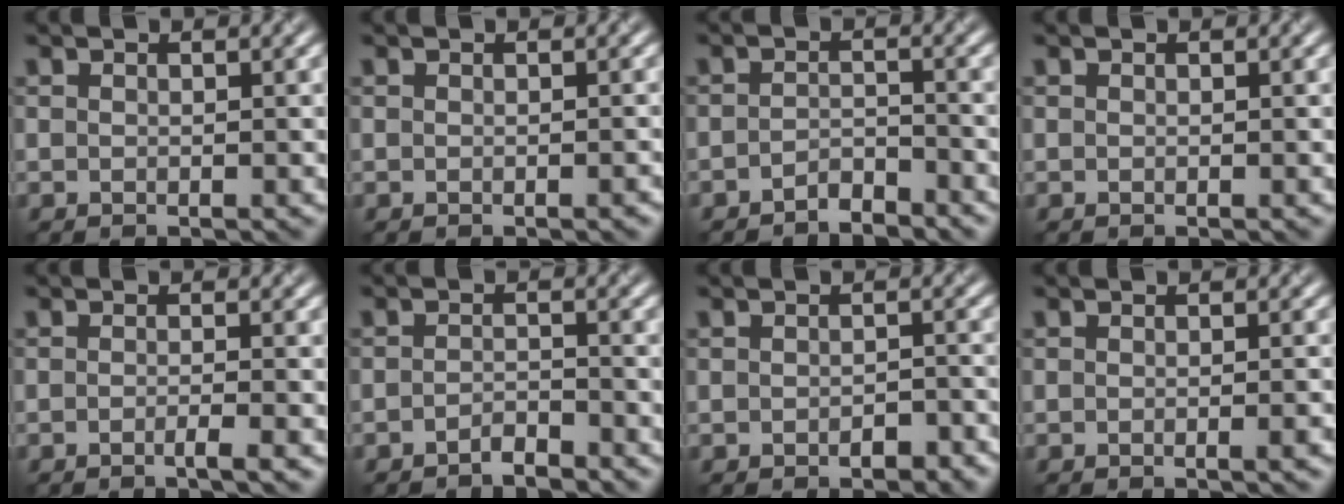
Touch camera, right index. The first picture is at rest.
{"total": 0.6, "force": [-0.3, 0.1, 0.5], "torque": [-0.005, 0.001, -0.003]}
{"total": 1.9, "force": [-1.7, 0.4, 0.6], "torque": [-0.010, 0.006, -0.035]}
{"total": 0.0}
{"total": 1.7, "force": [-0.7, 0.4, 1.5], "torque": [-0.015, -0.002, -0.018]}
{"total": 1.5, "force": [-1.3, 0.3, 0.7], "torque": [-0.010, 0.004, -0.027]}
{"total": 1.7, "force": [-0.9, 0.8, 1.1], "torque": [-0.017, 0.001, -0.013]}
{"total": 1.5, "force": [-0.5, 0.4, 1.3], "torque": [-0.012, -0.002, -0.011]}